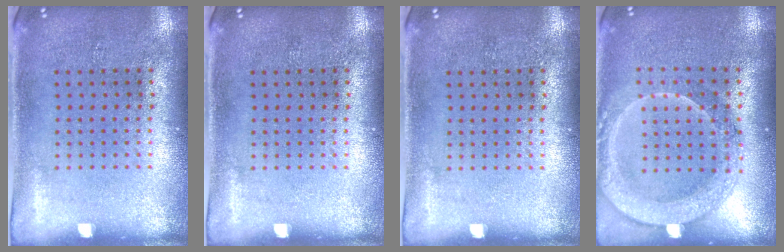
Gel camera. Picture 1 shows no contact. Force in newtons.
{"total": 0.0}
{"total": 0.0}
{"total": 2.0, "press": 1.8, "slide": 0.7}